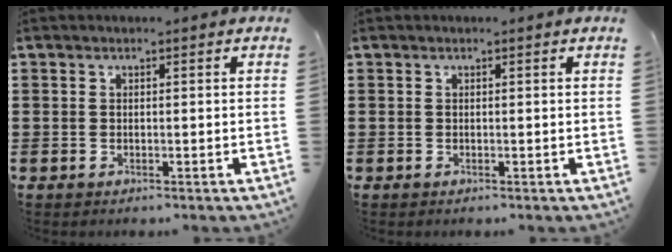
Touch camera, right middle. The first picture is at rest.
{"total": 0.0}